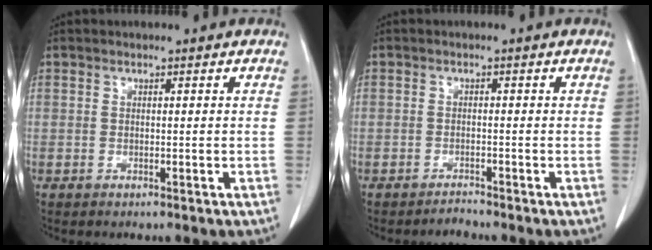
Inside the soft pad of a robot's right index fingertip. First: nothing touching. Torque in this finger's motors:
{"motor_torque": [-0.32, -0.25, -0.19, -0.07]}